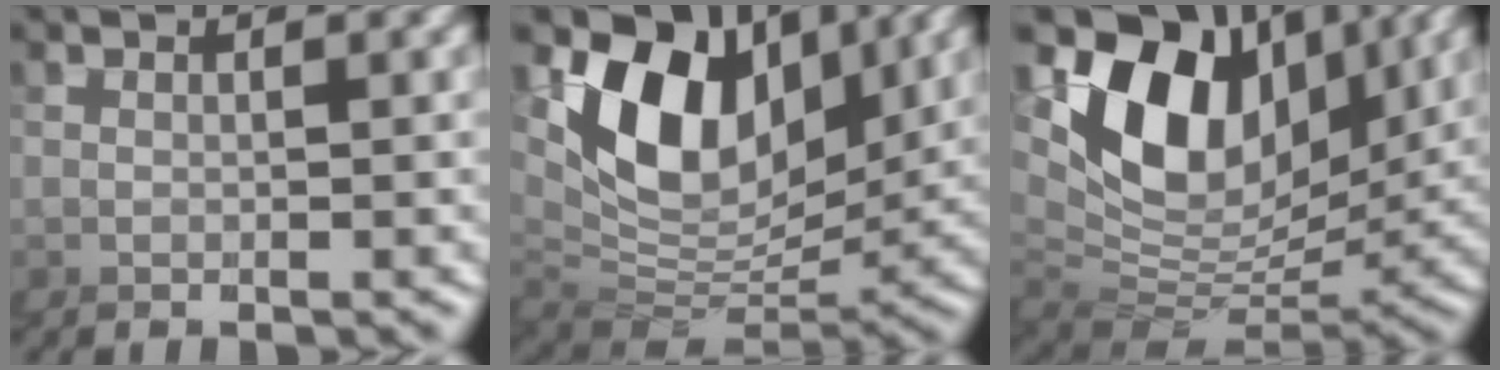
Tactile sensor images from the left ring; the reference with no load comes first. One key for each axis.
{"total": 8.0, "fx": 3.7, "fy": 5.5, "fz": 4.5, "tx": -0.105, "ty": 0.015, "tz": 0.042}
{"total": 9.2, "fx": 4.0, "fy": 6.0, "fz": 5.7, "tx": -0.114, "ty": 0.020, "tz": 0.046}